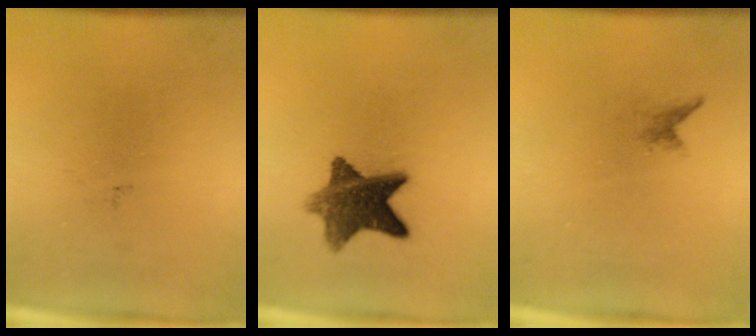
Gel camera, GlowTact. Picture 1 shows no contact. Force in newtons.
{"total": 9.7}
{"total": 0.7}